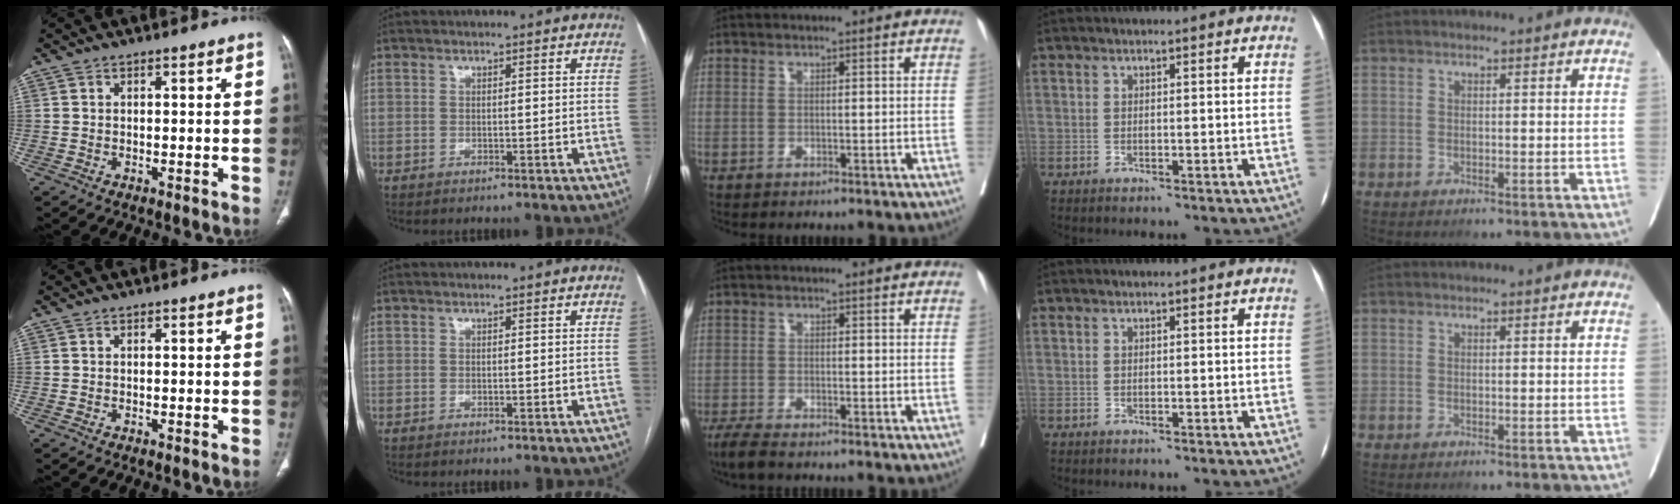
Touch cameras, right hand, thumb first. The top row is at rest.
{"middle": {"total": 3.5, "force": [-2.9, 0.5, 1.8], "torque": [-0.035, -0.009, -0.050]}}